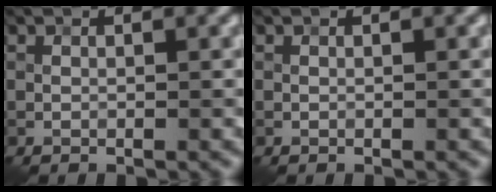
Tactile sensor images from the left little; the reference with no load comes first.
{"total": 0.0}